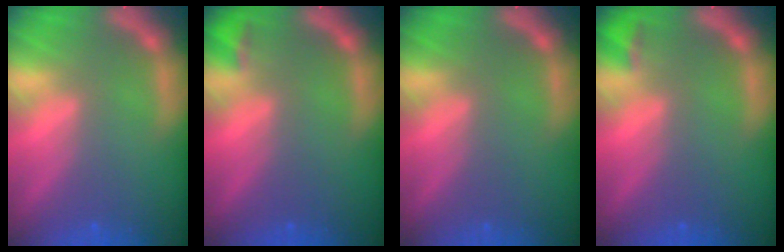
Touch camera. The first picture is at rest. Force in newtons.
{"total": 1.4}
{"total": 0.0}
{"total": 1.4}